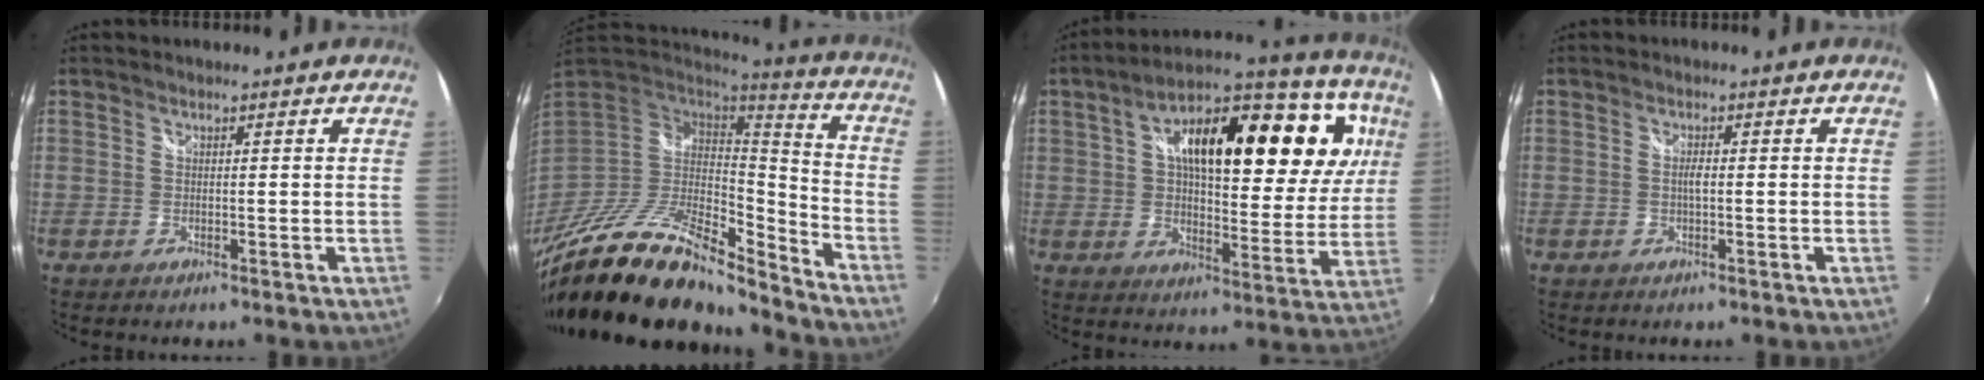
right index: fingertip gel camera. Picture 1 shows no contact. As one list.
[{"total": 23.7, "force": [-17.9, 8.0, 13.3], "torque": [-0.249, -0.024, -0.311]}, {"total": 27.6, "force": [9.5, 13.2, 22.2], "torque": [-0.375, 0.066, 0.148]}, {"total": 1.5, "force": [-0.1, 0.4, 1.5], "torque": [-0.029, 0.000, -0.004]}]